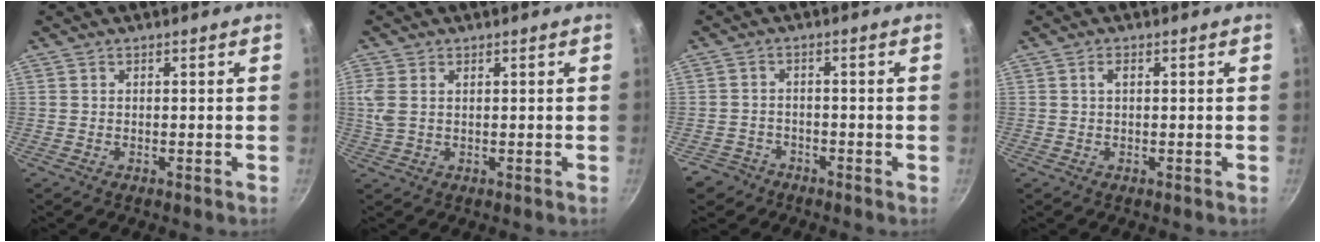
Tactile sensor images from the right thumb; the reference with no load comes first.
{"total": 4.2, "force": [1.2, 2.5, 3.1], "torque": [-0.070, 0.003, 0.026]}
{"total": 3.9, "force": [-2.6, 2.8, 0.6], "torque": [-0.003, 0.033, -0.045]}
{"total": 1.2, "force": [0.3, 0.6, 1.0], "torque": [-0.019, 0.004, 0.006]}